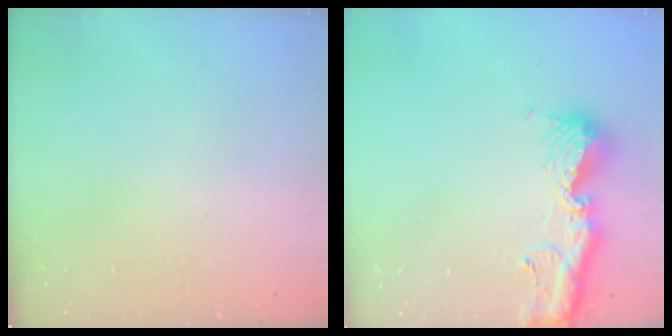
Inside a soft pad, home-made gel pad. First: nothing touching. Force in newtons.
{"total": 14.1, "press": 14.0, "slide": 1.5}